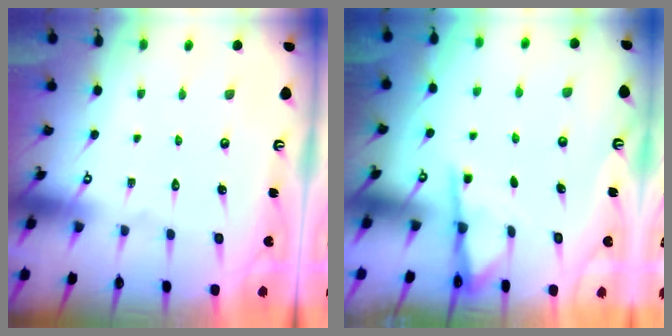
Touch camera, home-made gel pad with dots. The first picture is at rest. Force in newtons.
{"total": 2.2, "press": 2.2, "slide": 0.3}